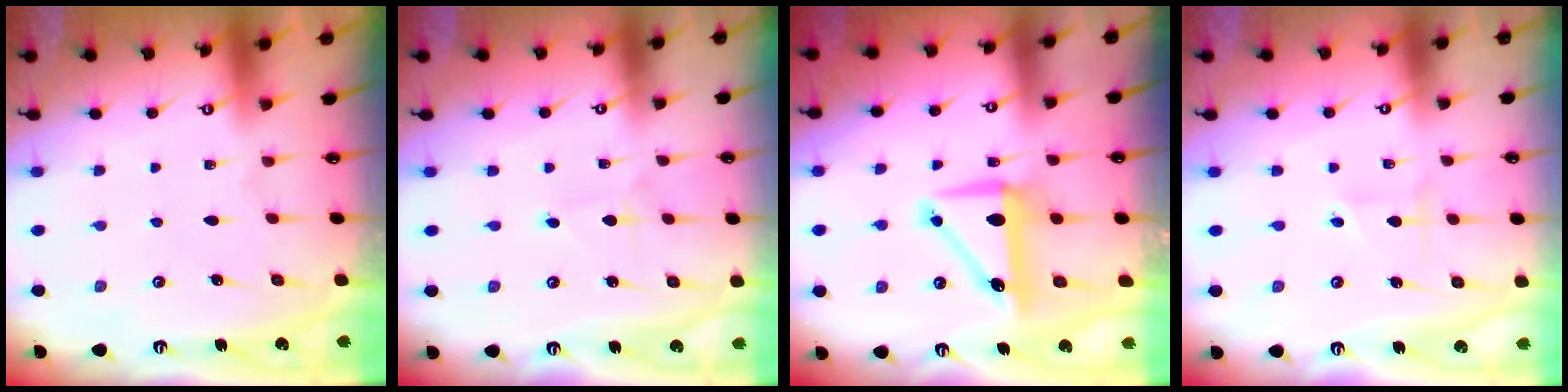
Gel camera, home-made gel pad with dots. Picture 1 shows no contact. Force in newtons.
{"total": 0.7, "press": 0.7, "slide": 0.0}
{"total": 9.0, "press": 8.9, "slide": 1.6}
{"total": 1.7, "press": 1.5, "slide": 0.9}